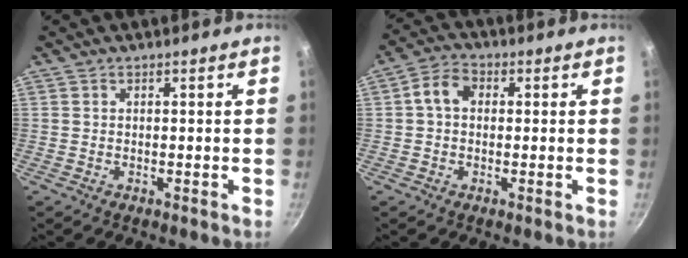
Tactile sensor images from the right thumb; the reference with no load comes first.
{"total": 5.1, "force": [0.6, 3.7, 3.5], "torque": [-0.059, 0.017, -0.001]}